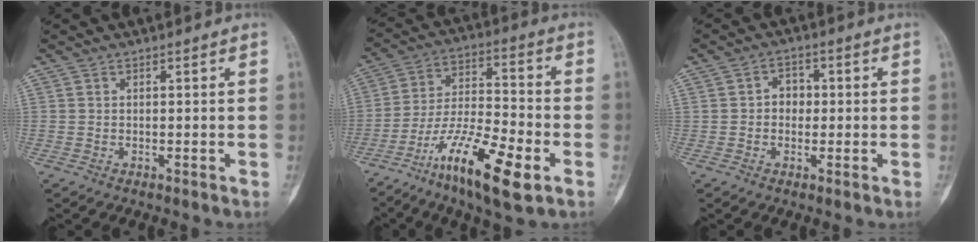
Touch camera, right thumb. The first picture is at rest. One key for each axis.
{"total": 17.5, "fx": -8.5, "fy": 4.5, "fz": 14.6, "tx": -0.269, "ty": 0.038, "tz": -0.148}
{"total": 3.4, "fx": -0.1, "fy": 2.8, "fz": 1.9, "tx": -0.005, "ty": 0.010, "tz": -0.011}